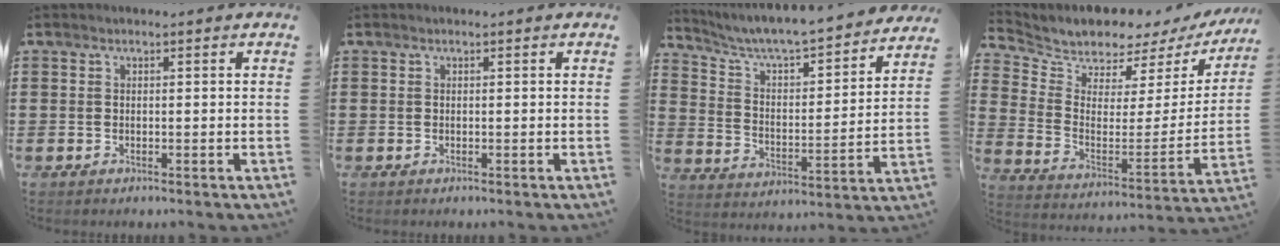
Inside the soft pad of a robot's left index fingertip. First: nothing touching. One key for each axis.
{"total": 0.0}
{"total": 5.1, "fx": 4.7, "fy": 0.0, "fz": 1.9, "tx": -0.059, "ty": -0.045, "tz": 0.072}
{"total": 4.9, "fx": 4.7, "fy": 1.4, "fz": 0.1, "tx": -0.038, "ty": -0.046, "tz": 0.079}